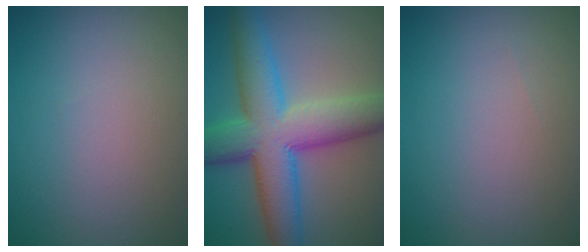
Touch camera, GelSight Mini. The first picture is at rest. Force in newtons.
{"total": 10.6, "press": 10.6, "slide": 0.2}
{"total": 0.0}